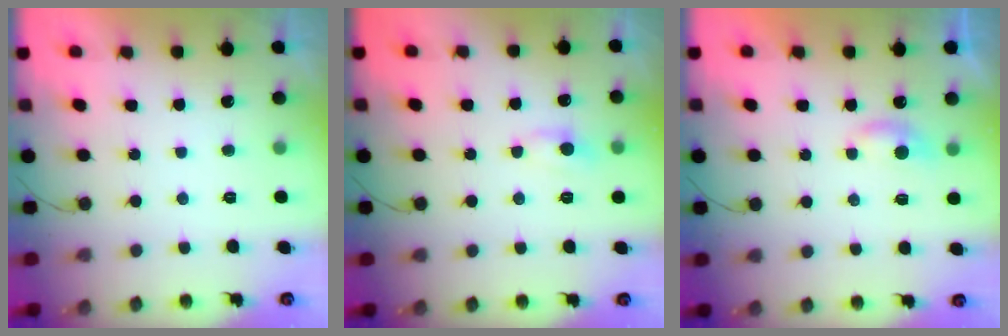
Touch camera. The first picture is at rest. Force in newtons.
{"total": 4.6, "press": 4.5, "slide": 0.6}
{"total": 5.4, "press": 5.4, "slide": 0.6}